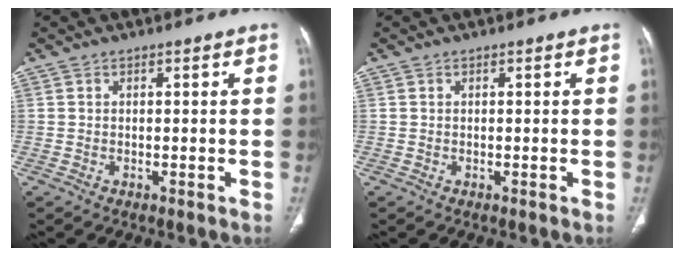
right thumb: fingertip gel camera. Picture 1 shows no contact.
{"total": 0.0}